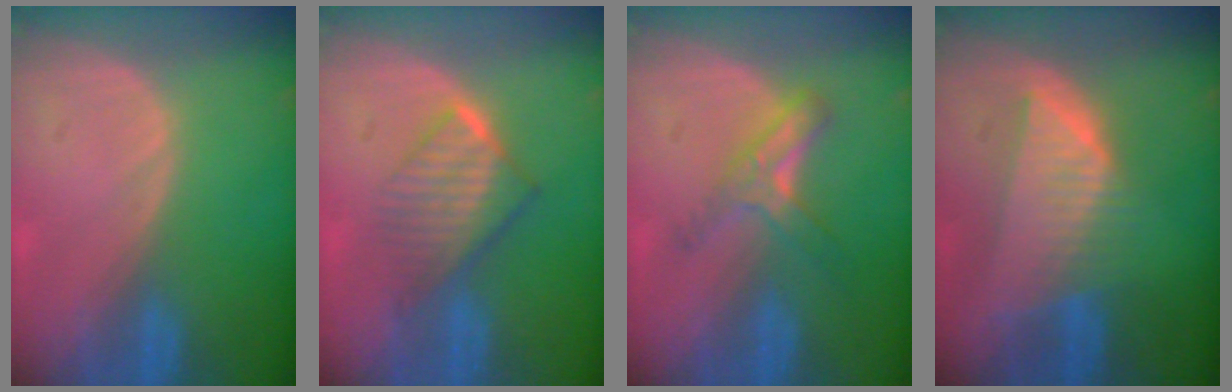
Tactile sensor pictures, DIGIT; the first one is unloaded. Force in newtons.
{"total": 6.7, "press": 6.1, "slide": 2.9}
{"total": 5.5, "press": 4.9, "slide": 2.6}
{"total": 7.7, "press": 7.0, "slide": 3.1}